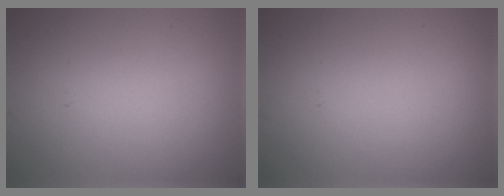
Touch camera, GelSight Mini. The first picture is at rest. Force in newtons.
{"total": 0.0}